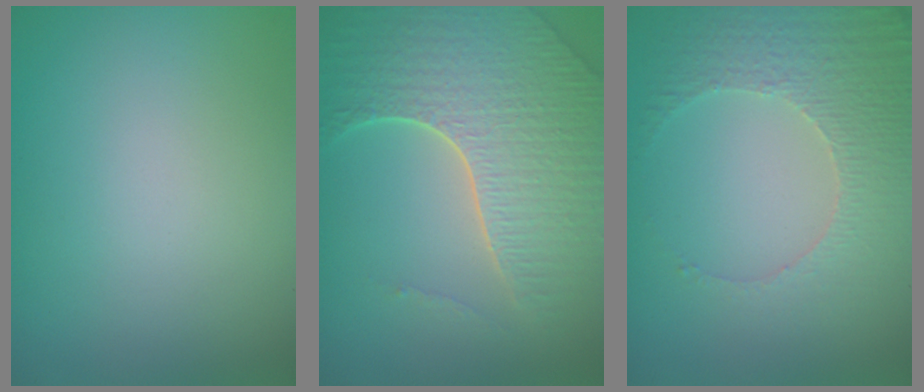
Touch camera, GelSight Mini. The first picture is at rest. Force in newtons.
{"total": 7.3, "press": 5.2, "slide": 5.1}
{"total": 4.7, "press": 3.6, "slide": 3.0}